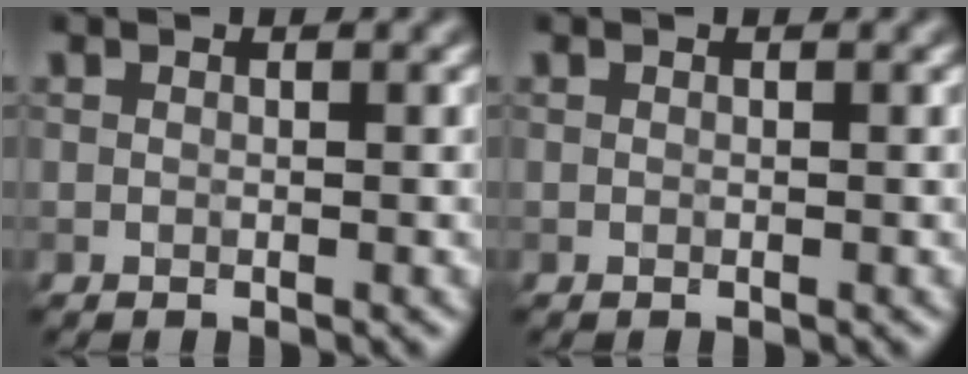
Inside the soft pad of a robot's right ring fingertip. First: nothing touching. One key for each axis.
{"total": 0.0}